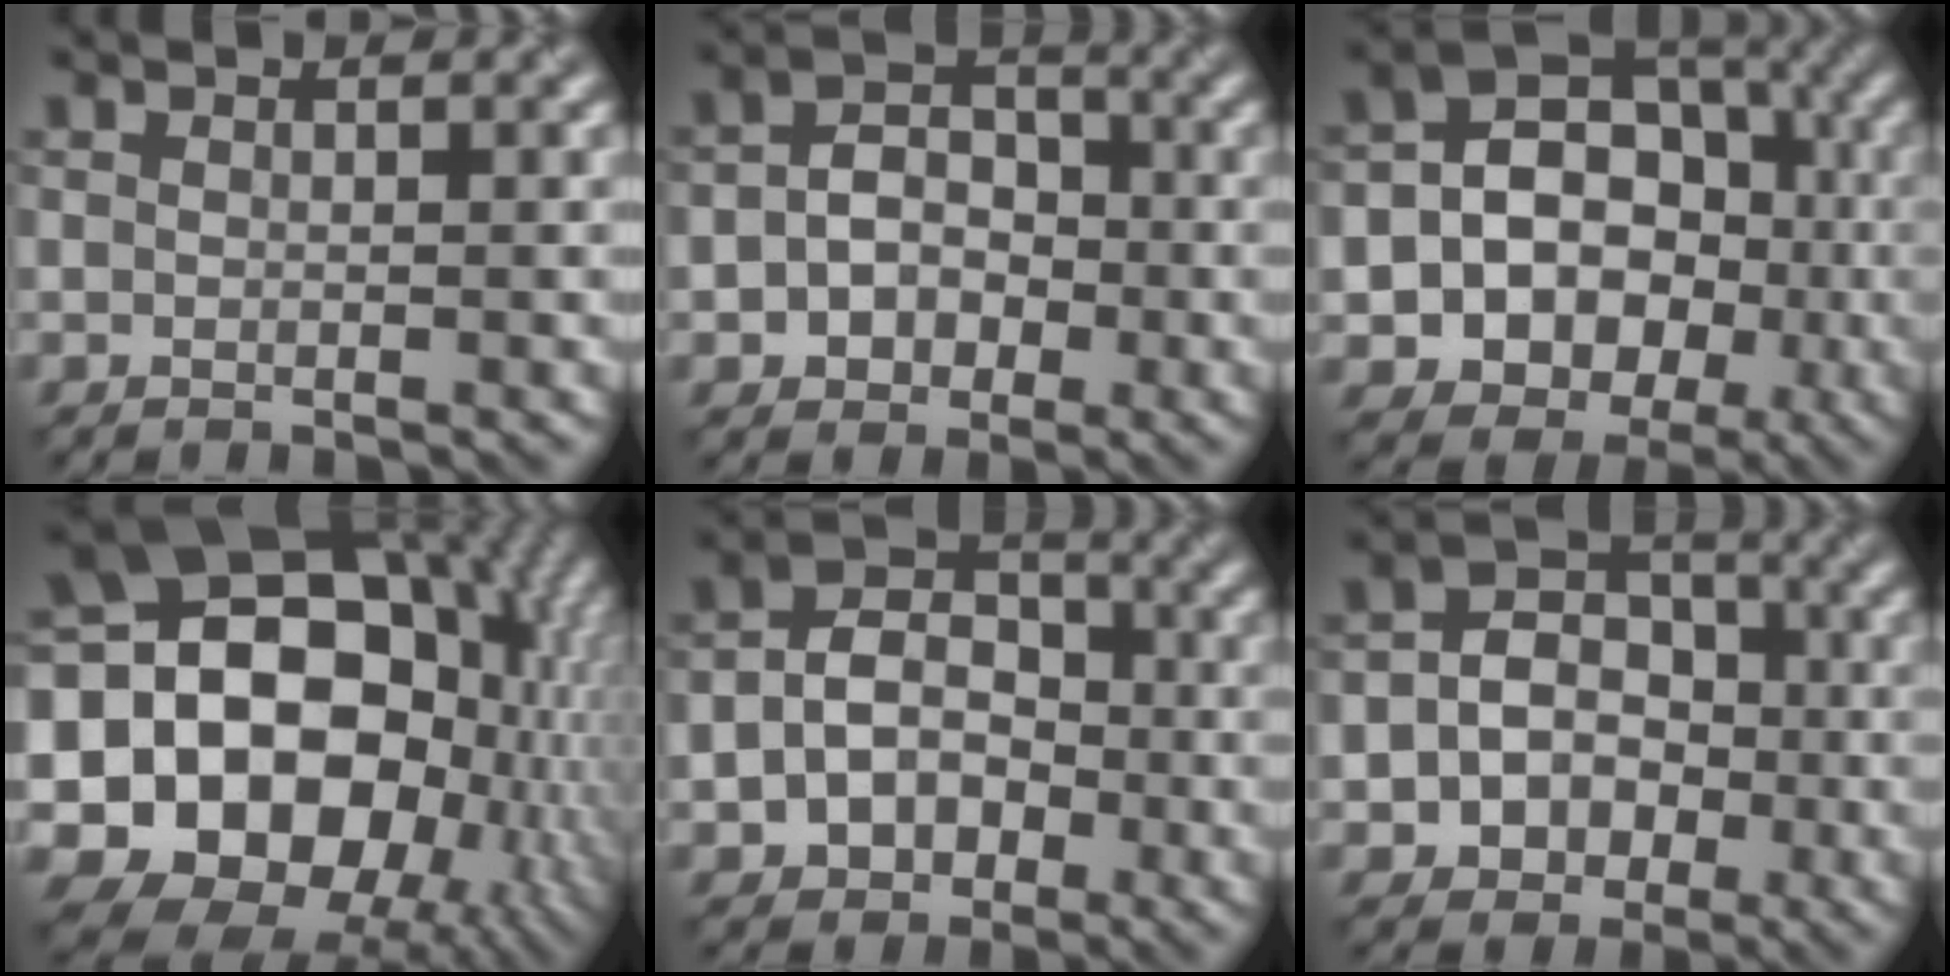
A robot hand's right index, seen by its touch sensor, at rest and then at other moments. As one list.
[{"total": 3.6, "force": [-0.7, 3.1, 1.8], "torque": [-0.024, 0.013, -0.017]}, {"total": 10.9, "force": [-1.6, 9.5, 5.2], "torque": [-0.073, 0.007, -0.046]}, {"total": 21.7, "force": [-0.2, 17.4, 13.0], "torque": [-0.208, 0.006, -0.026]}, {"total": 5.4, "force": [-1.1, 4.4, 2.8], "torque": [-0.044, 0.010, -0.027]}, {"total": 5.1, "force": [-0.9, 4.5, 2.2], "torque": [-0.015, 0.013, -0.031]}]